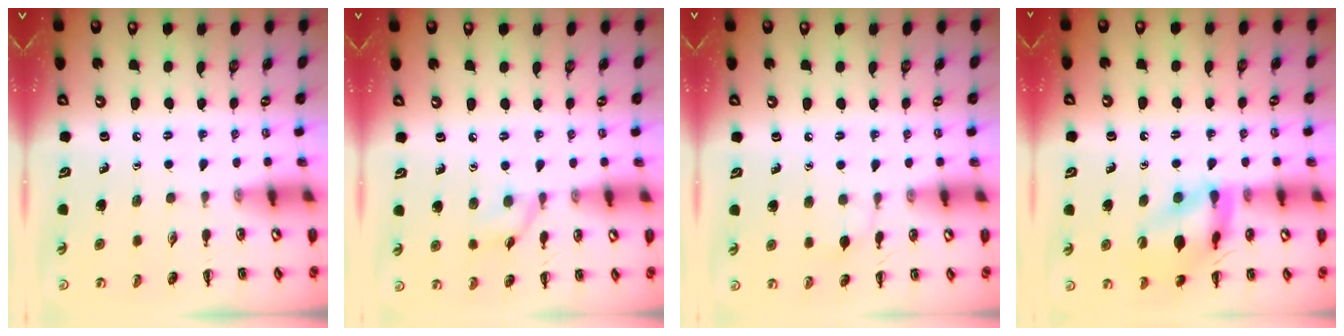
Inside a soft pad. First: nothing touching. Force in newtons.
{"total": 6.8, "press": 6.7, "slide": 0.7}
{"total": 5.9, "press": 5.6, "slide": 1.9}
{"total": 16.0, "press": 15.9, "slide": 1.6}